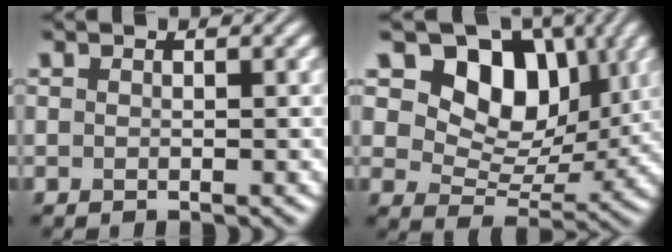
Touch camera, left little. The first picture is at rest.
{"total": 10.2, "force": [4.2, 7.0, 6.2], "torque": [-0.098, -0.002, 0.059]}